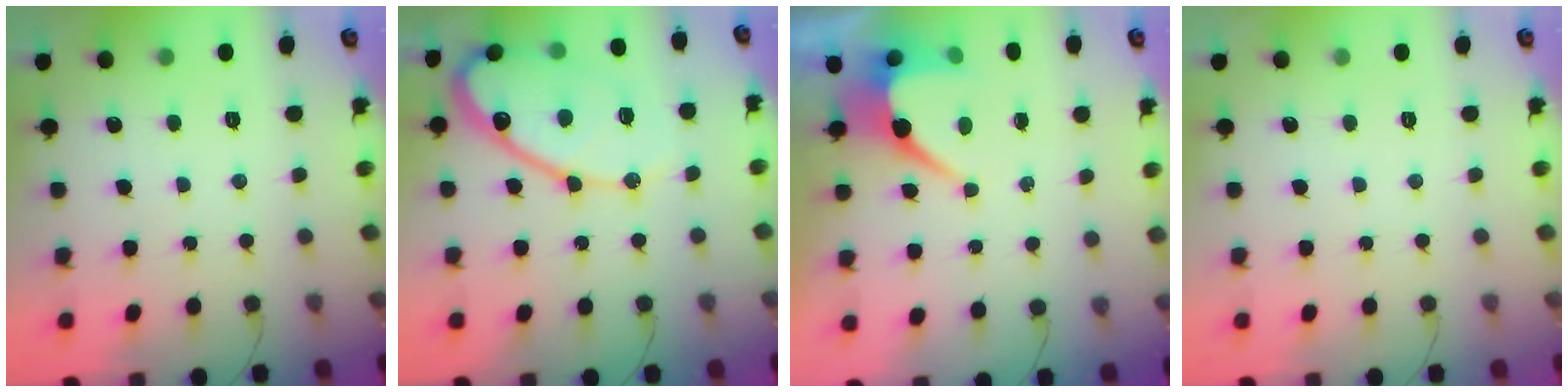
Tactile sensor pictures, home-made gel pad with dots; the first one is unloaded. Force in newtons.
{"total": 16.3, "press": 16.2, "slide": 1.4}
{"total": 7.7, "press": 7.7, "slide": 0.3}
{"total": 0.0}